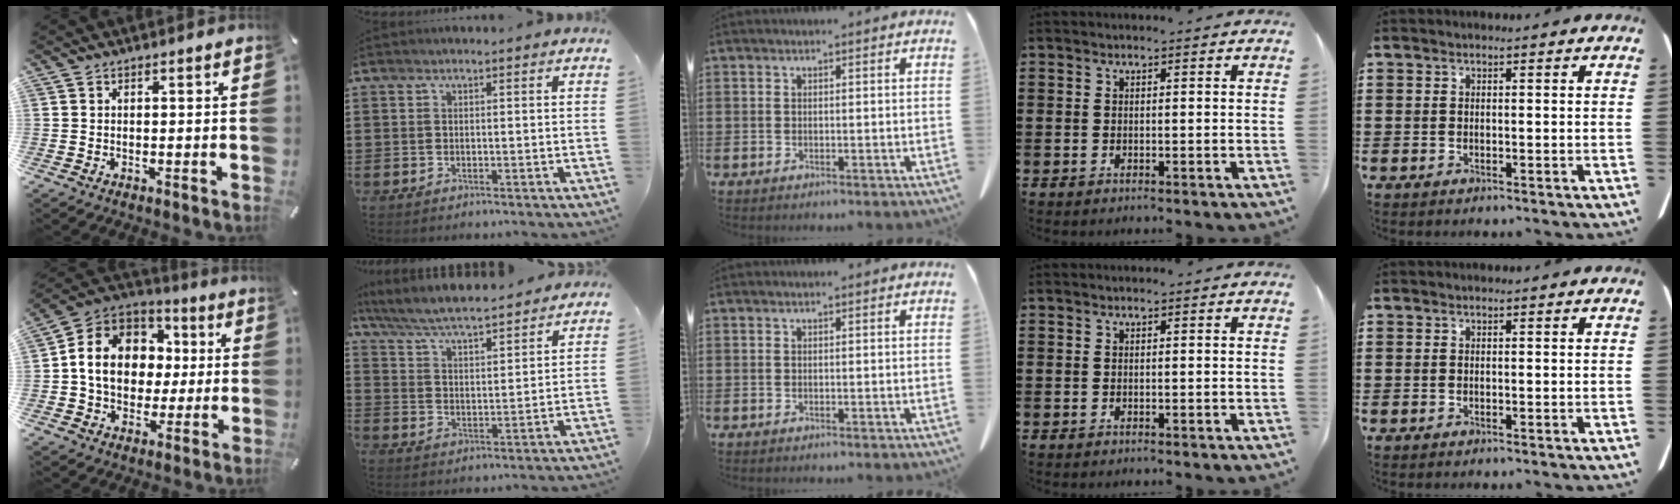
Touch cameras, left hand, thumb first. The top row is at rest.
{"thumb": {"total": 14.1, "force": [0.3, 12.1, 7.1], "torque": [-0.153, 0.006, 0.008]}, "index": {"total": 6.0, "force": [5.7, 0.1, 1.9], "torque": [-0.062, -0.039, 0.095]}}